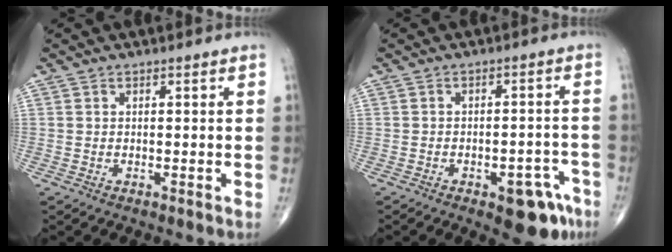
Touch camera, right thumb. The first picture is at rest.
{"total": 8.6, "force": [-4.9, 3.8, 6.0], "torque": [-0.048, 0.035, -0.056]}